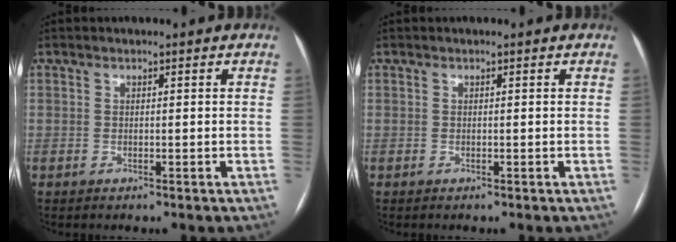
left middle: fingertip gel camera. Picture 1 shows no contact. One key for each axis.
{"total": 0.0}